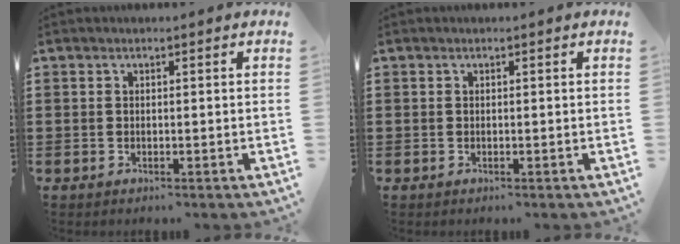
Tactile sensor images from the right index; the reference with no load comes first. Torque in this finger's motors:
{"motor_torque": [0.09, 0.08, 0.00, 0.00]}